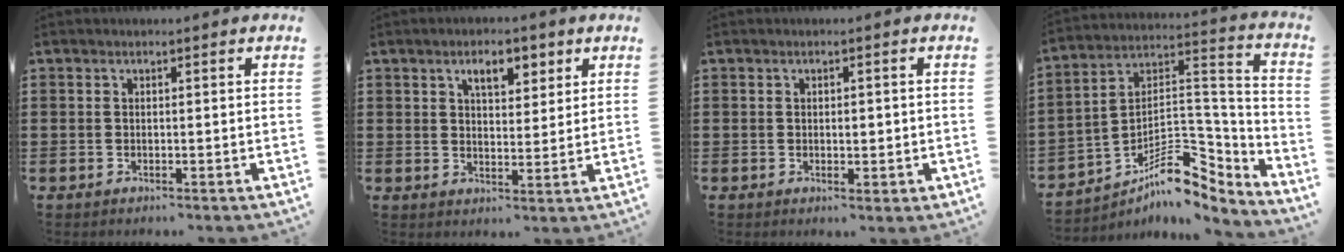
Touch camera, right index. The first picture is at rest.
{"total": 4.8, "force": [2.9, 2.3, 3.1], "torque": [-0.049, 0.001, 0.044]}
{"total": 1.8, "force": [0.0, 1.1, 1.5], "torque": [-0.021, 0.003, -0.003]}
{"total": 10.1, "force": [-6.0, 5.6, 5.8], "torque": [-0.078, -0.001, -0.112]}